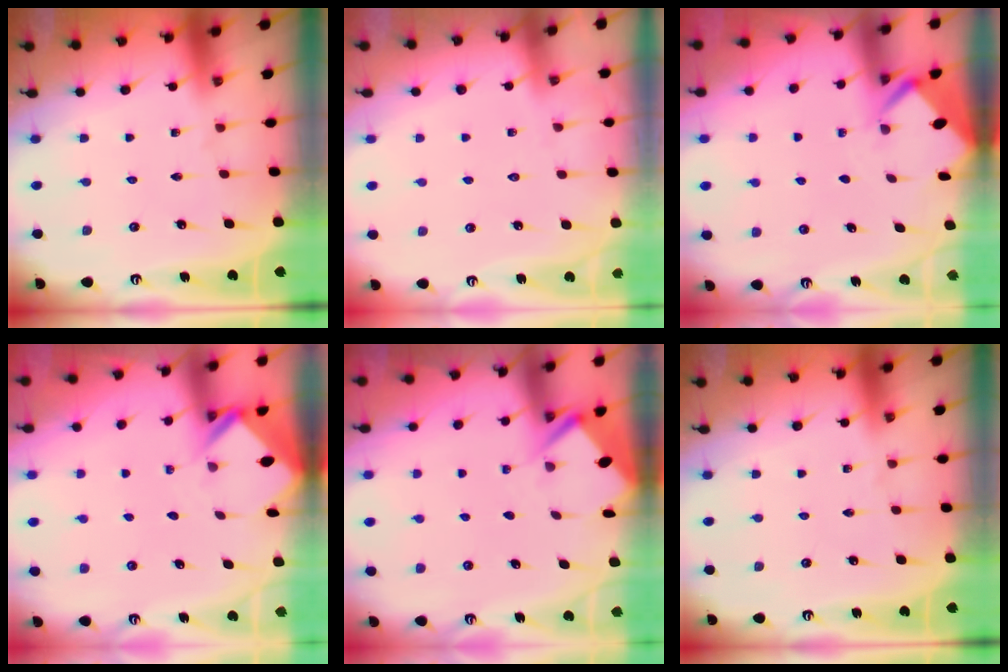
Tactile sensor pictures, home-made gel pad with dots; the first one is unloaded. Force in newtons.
{"total": 4.0, "press": 3.9, "slide": 0.5}
{"total": 2.8, "press": 2.8, "slide": 0.2}
{"total": 2.6, "press": 2.6, "slide": 0.1}
{"total": 2.9, "press": 2.9, "slide": 0.3}
{"total": 0.0}